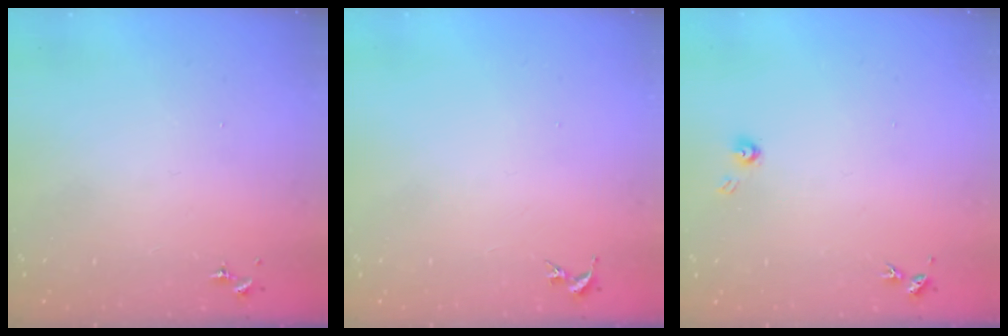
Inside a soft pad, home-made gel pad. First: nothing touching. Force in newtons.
{"total": 0.0}
{"total": 3.8, "press": 3.7, "slide": 0.2}